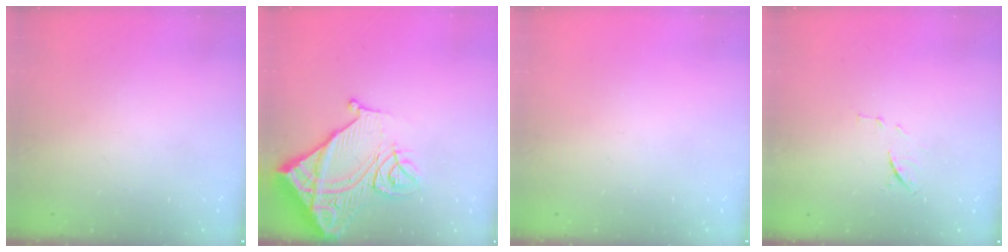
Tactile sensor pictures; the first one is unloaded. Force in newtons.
{"total": 16.9, "press": 16.8, "slide": 2.1}
{"total": 0.0}
{"total": 8.5, "press": 8.4, "slide": 1.0}